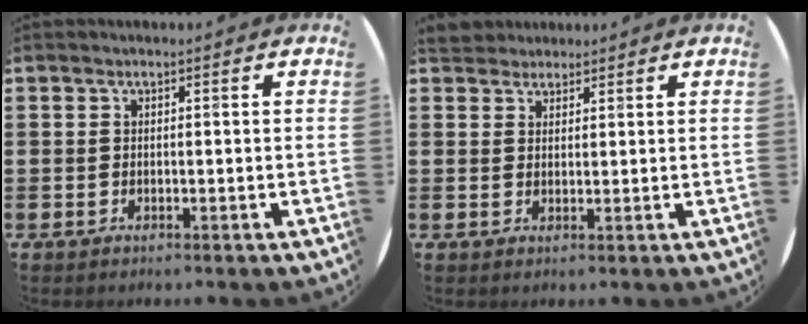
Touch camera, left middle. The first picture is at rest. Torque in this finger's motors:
{"motor_torque": [0.33, -0.31, 0.01, 0.00]}